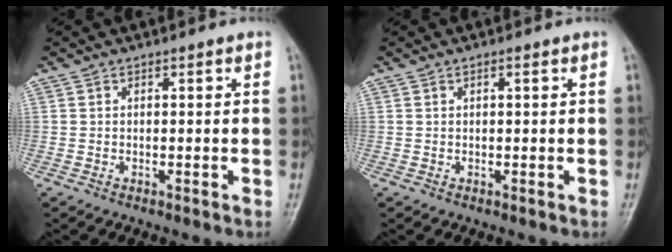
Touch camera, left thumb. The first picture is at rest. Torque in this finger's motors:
{"motor_torque": [-0.31, -0.27, -0.24, 0.34, -0.01]}